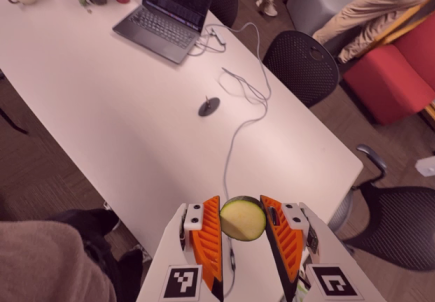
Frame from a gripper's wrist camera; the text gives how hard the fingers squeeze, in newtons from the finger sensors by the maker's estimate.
{"total": 9.5, "left": 9.6, "right": 9.4}